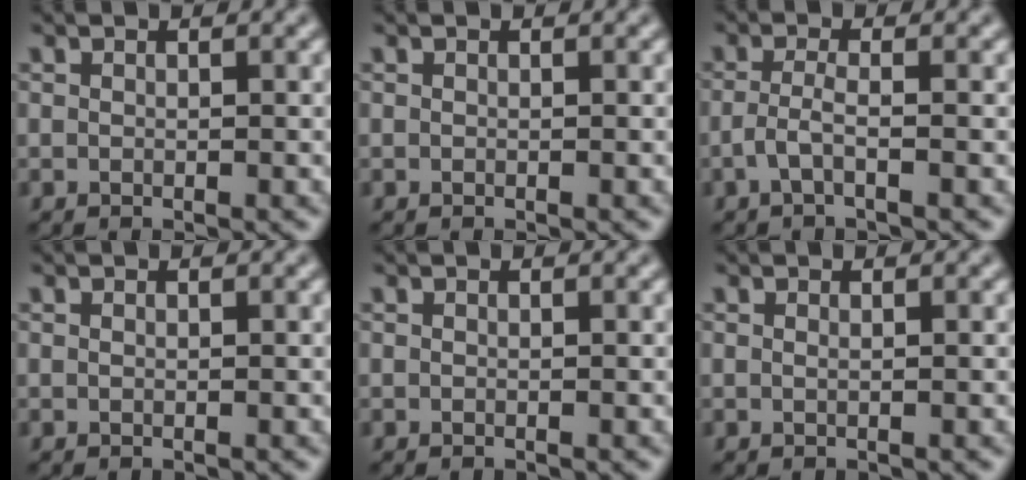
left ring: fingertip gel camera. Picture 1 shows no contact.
{"total": 0.0}
{"total": 1.8, "force": [-0.7, 0.4, 1.6], "torque": [-0.034, 0.003, -0.020]}
{"total": 0.0}
{"total": 0.0}
{"total": 0.0}